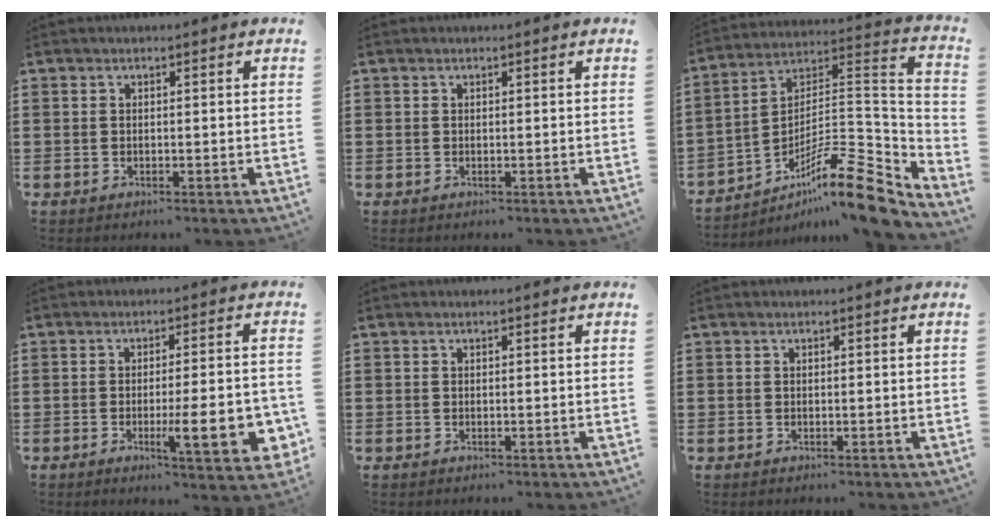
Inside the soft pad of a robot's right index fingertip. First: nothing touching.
{"total": 0.0}
{"total": 13.3, "force": [-9.6, 2.3, 8.9], "torque": [-0.128, 0.020, -0.180]}
{"total": 10.5, "force": [-2.7, 2.1, 10.0], "torque": [-0.146, -0.012, -0.041]}
{"total": 0.0}
{"total": 0.0}